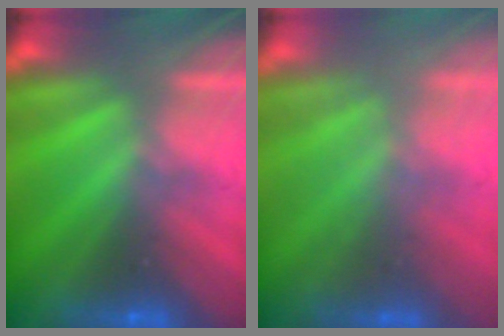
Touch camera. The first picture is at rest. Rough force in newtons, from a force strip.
{"total": 2.3}